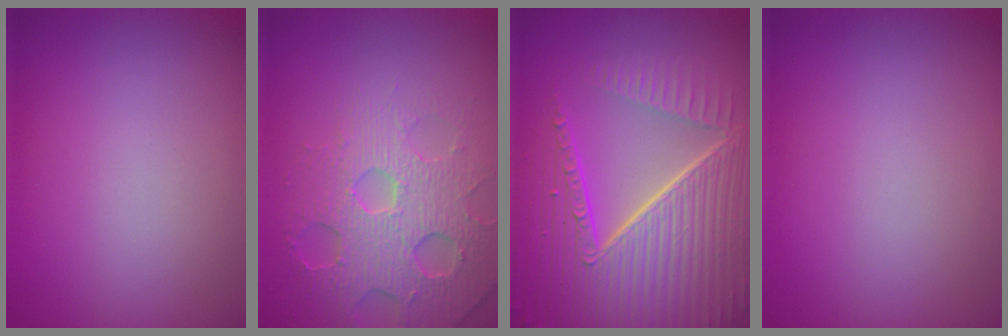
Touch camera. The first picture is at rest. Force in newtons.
{"total": 4.7, "press": 4.6, "slide": 1.0}
{"total": 10.5, "press": 6.7, "slide": 8.1}
{"total": 0.0}